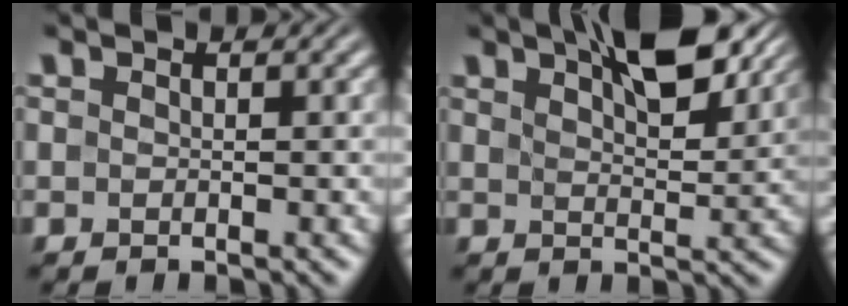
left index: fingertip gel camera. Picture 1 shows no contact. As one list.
[{"total": 8.0, "force": [4.7, 2.9, 5.7], "torque": [-0.084, 0.019, 0.063]}]